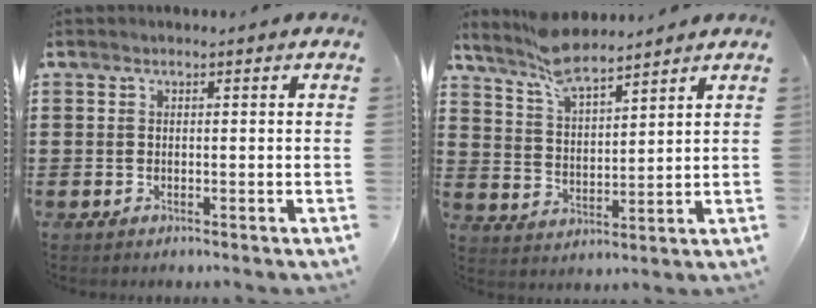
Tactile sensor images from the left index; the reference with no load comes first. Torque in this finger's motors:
{"motor_torque": [-1.68, -0.37, -0.85, -0.21]}